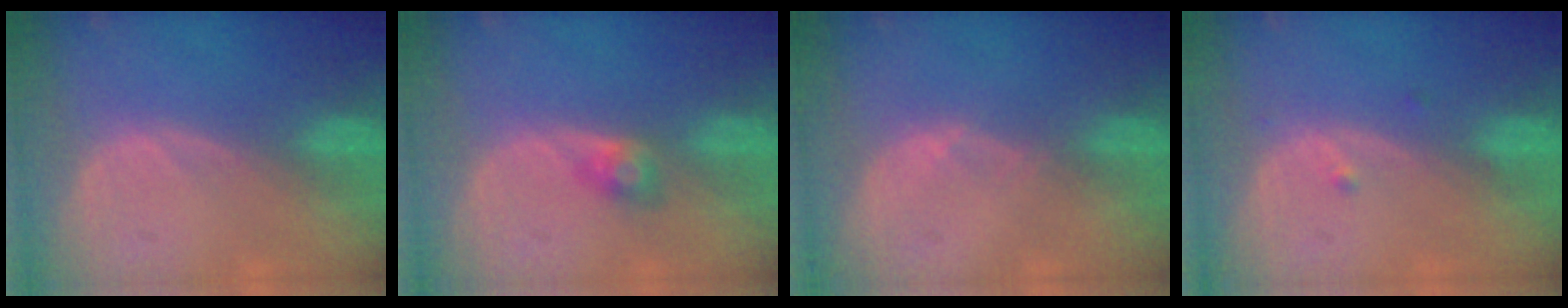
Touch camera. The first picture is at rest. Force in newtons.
{"total": 2.4, "press": 2.4, "slide": 0.4}
{"total": 0.6, "press": 0.5, "slide": 0.3}
{"total": 1.0, "press": 0.8, "slide": 0.6}